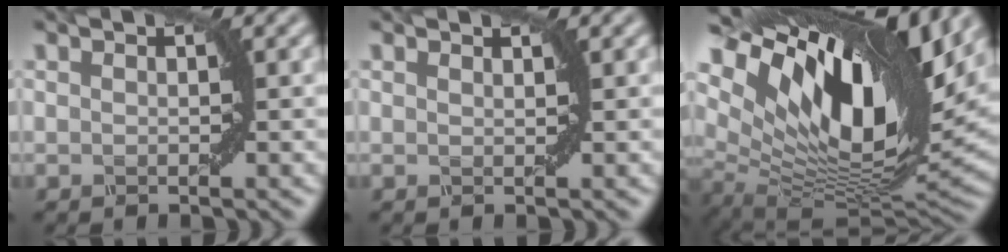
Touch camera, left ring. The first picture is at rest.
{"total": 0.6, "force": [0.5, 0.1, 0.0], "torque": [0.002, -0.003, 0.007]}
{"total": 16.5, "force": [7.3, 7.1, 12.9], "torque": [-0.233, 0.019, 0.120]}